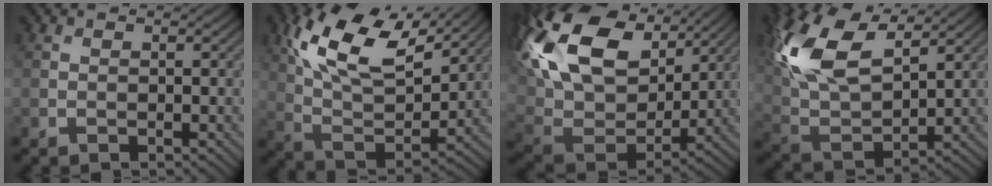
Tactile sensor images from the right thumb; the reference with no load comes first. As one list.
[{"total": 14.6, "force": [8.3, 6.4, 10.2], "torque": [-0.222, 0.009, 0.153]}, {"total": 19.3, "force": [8.7, 12.0, 12.5], "torque": [-0.310, 0.036, 0.170]}, {"total": 15.2, "force": [6.8, 7.7, 11.2], "torque": [-0.270, 0.018, 0.132]}]